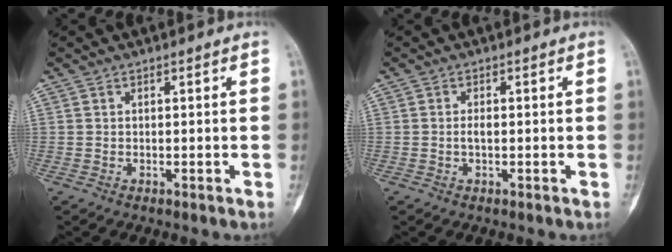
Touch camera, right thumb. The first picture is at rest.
{"total": 1.2, "force": [-0.2, 0.7, 1.0], "torque": [-0.016, 0.001, -0.005]}